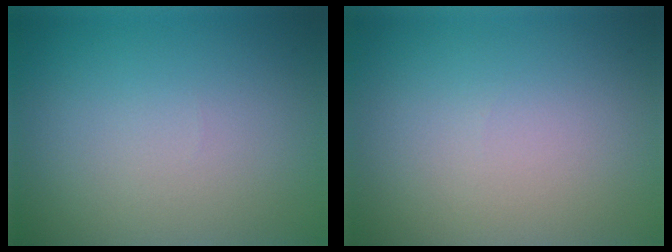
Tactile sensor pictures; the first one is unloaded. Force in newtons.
{"total": 0.0}